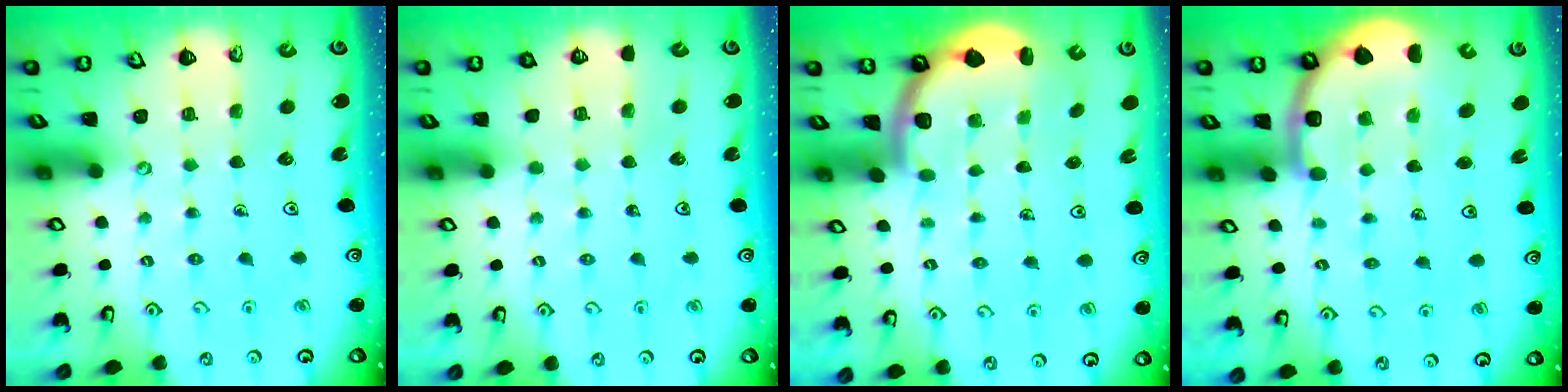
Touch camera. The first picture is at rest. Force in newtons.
{"total": 0.0}
{"total": 1.8, "press": 1.8, "slide": 0.1}
{"total": 6.3, "press": 6.0, "slide": 1.9}